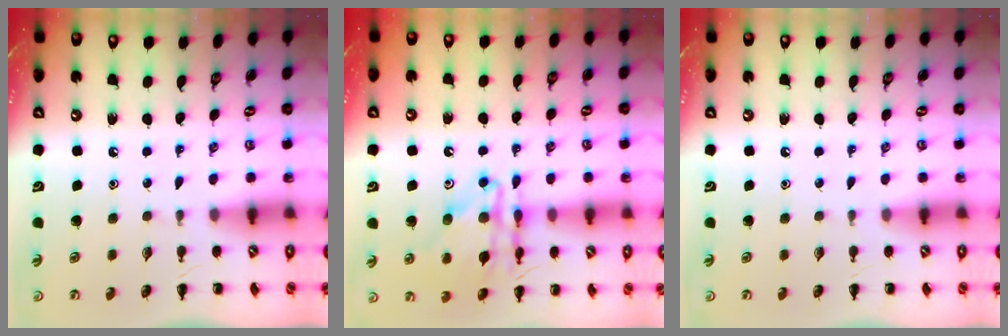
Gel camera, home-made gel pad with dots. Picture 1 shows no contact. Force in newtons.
{"total": 15.2, "press": 15.1, "slide": 1.7}
{"total": 0.0}